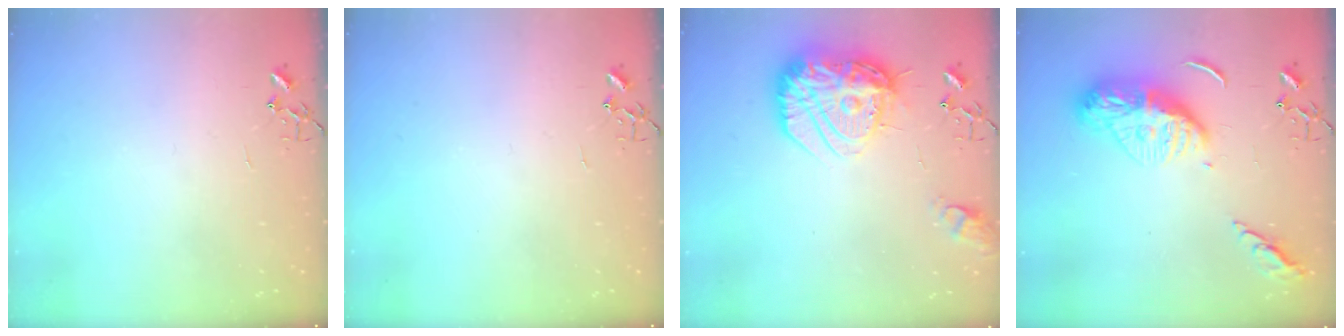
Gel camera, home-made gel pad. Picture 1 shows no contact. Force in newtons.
{"total": 0.0}
{"total": 20.4, "press": 20.3, "slide": 1.9}
{"total": 15.4, "press": 15.3, "slide": 1.3}